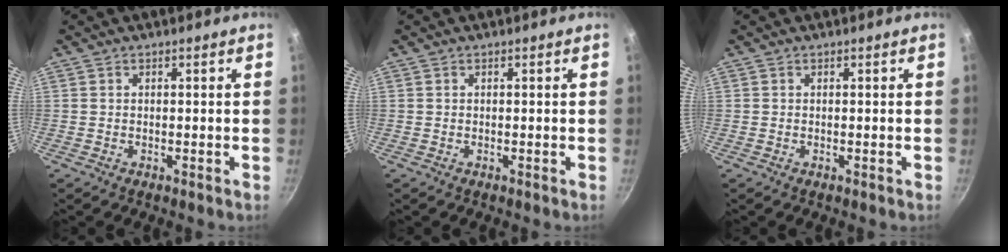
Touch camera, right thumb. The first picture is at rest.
{"total": 0.0}
{"total": 0.0}